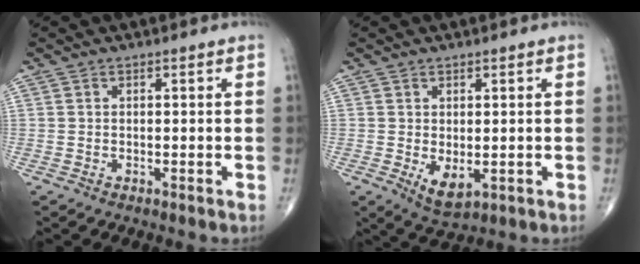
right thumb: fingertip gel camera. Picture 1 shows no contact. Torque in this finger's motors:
{"motor_torque": [-0.22, 0.45, 0.33, 0.42, 0.10]}